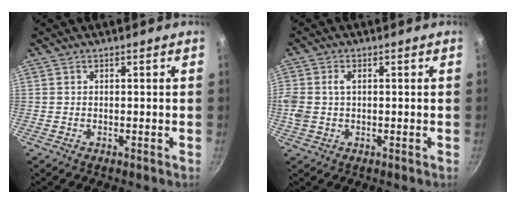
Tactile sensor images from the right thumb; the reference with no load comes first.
{"total": 4.6, "force": [0.5, 3.0, 3.5], "torque": [-0.072, 0.006, 0.007]}